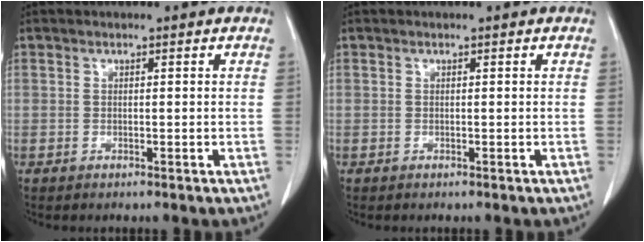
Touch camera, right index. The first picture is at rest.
{"total": 0.0}